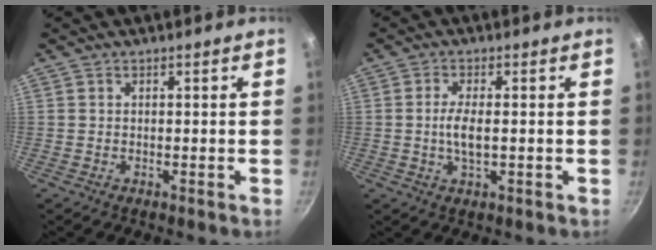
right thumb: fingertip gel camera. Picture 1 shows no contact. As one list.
[{"total": 4.5, "force": [-0.3, 1.6, 4.2], "torque": [-0.089, 0.000, -0.009]}]